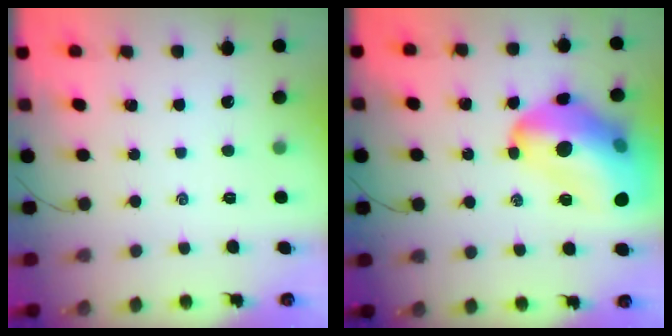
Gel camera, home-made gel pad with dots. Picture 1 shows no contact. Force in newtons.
{"total": 23.9, "press": 23.4, "slide": 4.7}